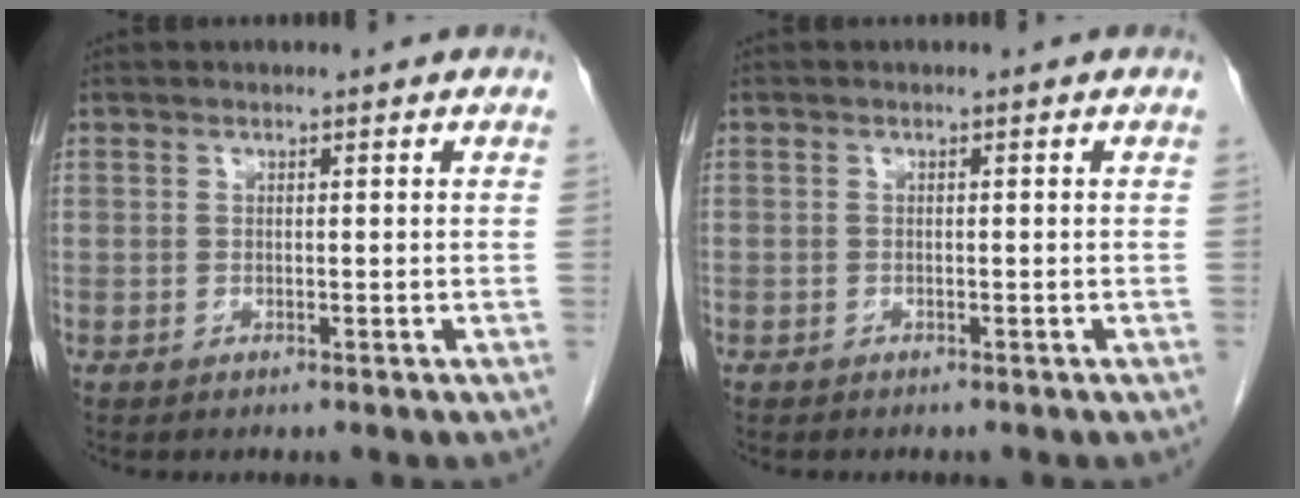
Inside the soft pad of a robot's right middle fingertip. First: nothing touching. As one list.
[{"total": 0.7, "force": [-0.5, 0.4, 0.0], "torque": [-0.010, 0.001, -0.009]}]